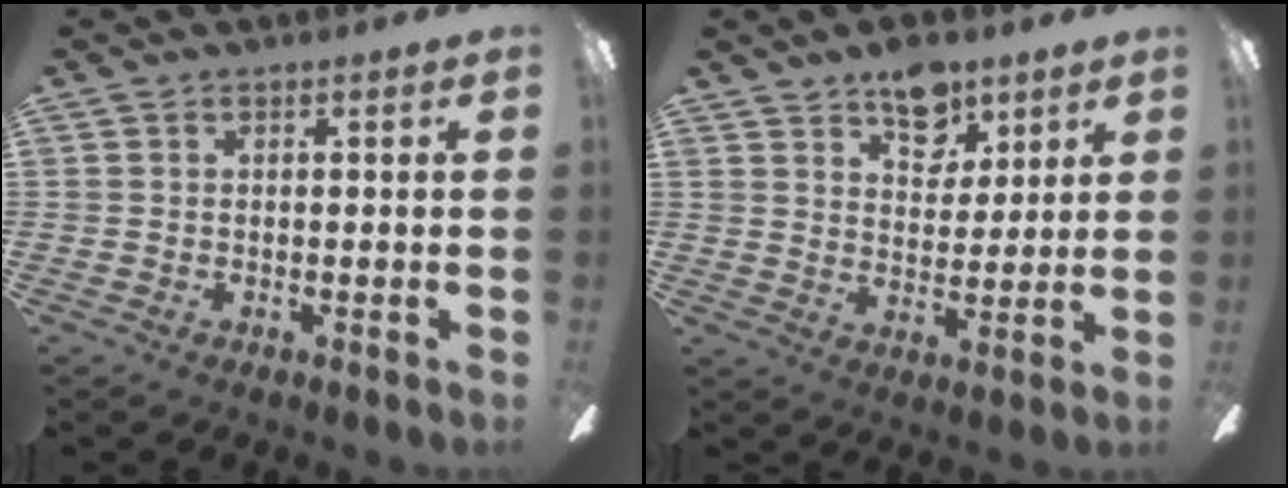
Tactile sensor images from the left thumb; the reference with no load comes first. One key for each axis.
{"total": 10.3, "fx": 7.0, "fy": 5.9, "fz": 4.8, "tx": -0.049, "ty": -0.035, "tz": 0.122}